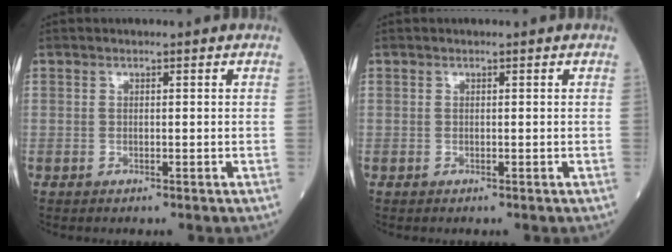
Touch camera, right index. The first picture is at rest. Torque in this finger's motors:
{"motor_torque": [-0.08, -0.02, 0.04, 0.02]}